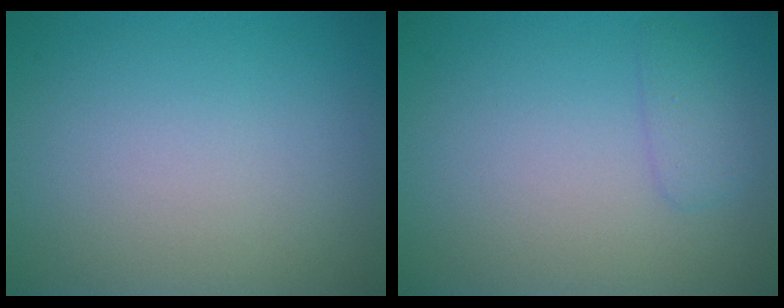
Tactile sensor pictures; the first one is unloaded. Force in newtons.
{"total": 1.5, "press": 1.5, "slide": 0.1}